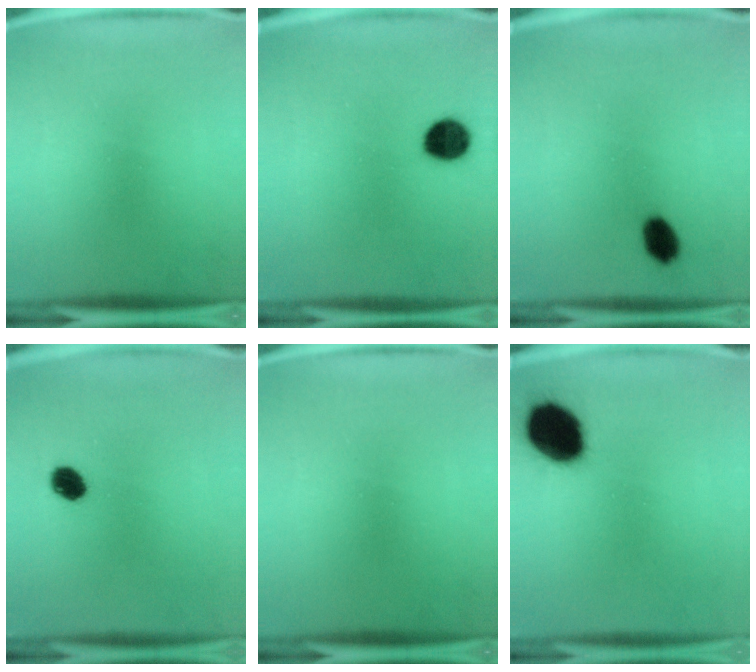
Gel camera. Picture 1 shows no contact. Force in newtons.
{"total": 7.6}
{"total": 5.5}
{"total": 4.3}
{"total": 0.0}
{"total": 15.9}